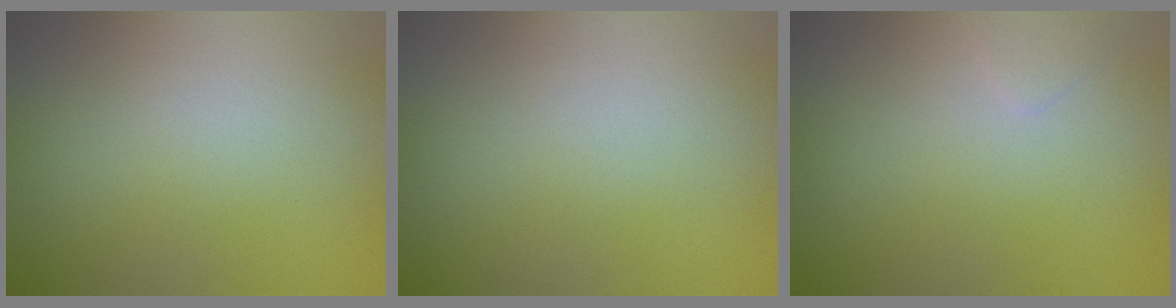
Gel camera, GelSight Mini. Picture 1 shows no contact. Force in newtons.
{"total": 0.0}
{"total": 0.6, "press": 0.6, "slide": 0.0}